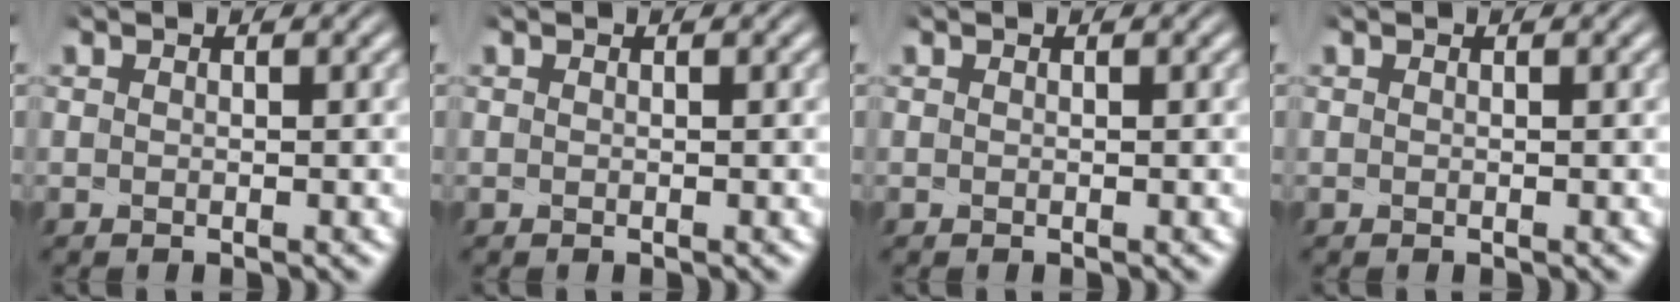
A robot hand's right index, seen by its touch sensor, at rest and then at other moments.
{"total": 0.0}
{"total": 0.0}
{"total": 0.0}